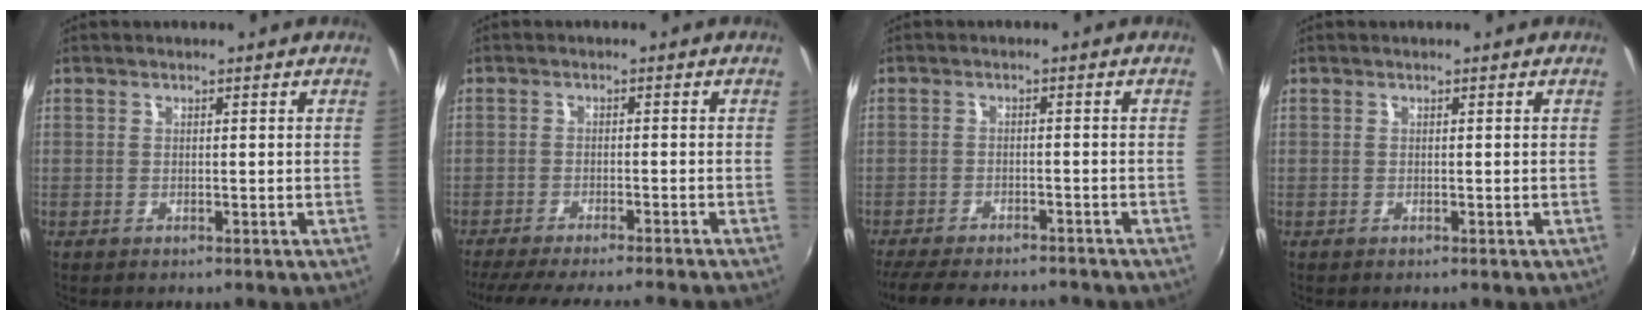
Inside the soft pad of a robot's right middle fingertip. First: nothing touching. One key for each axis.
{"total": 13.3, "fx": -11.9, "fy": 0.1, "fz": 6.0, "tx": -0.125, "ty": -0.021, "tz": -0.180}
{"total": 13.2, "fx": -11.3, "fy": 3.7, "fz": 5.7, "tx": -0.127, "ty": -0.022, "tz": -0.171}
{"total": 0.0}